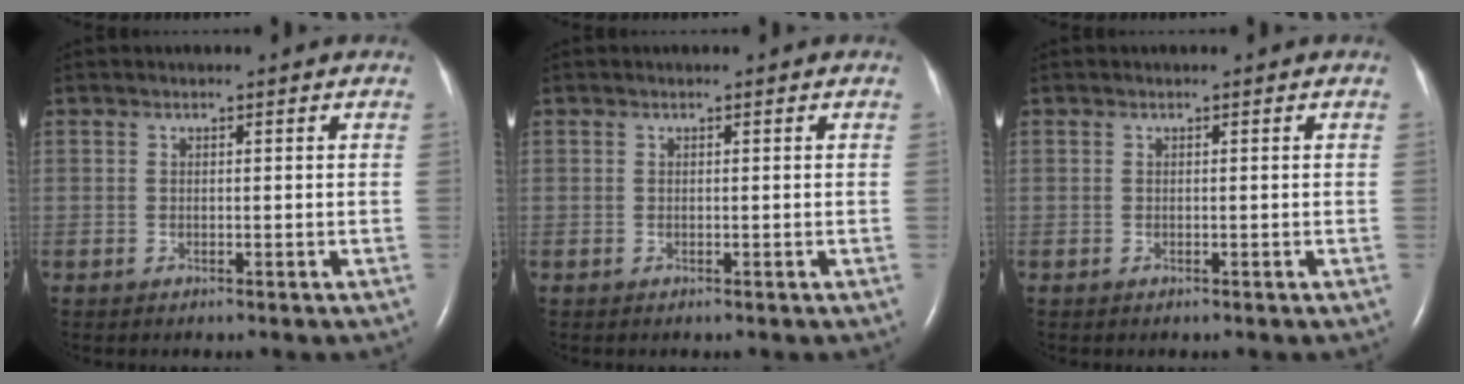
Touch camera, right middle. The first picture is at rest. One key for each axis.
{"total": 0.0}
{"total": 0.0}